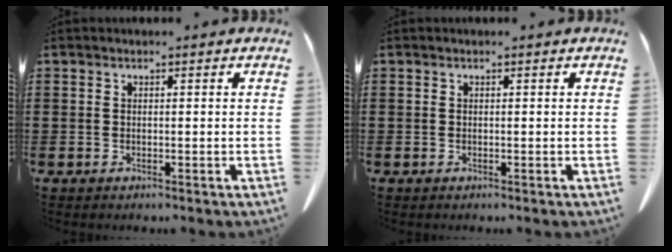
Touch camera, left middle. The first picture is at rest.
{"total": 0.0}